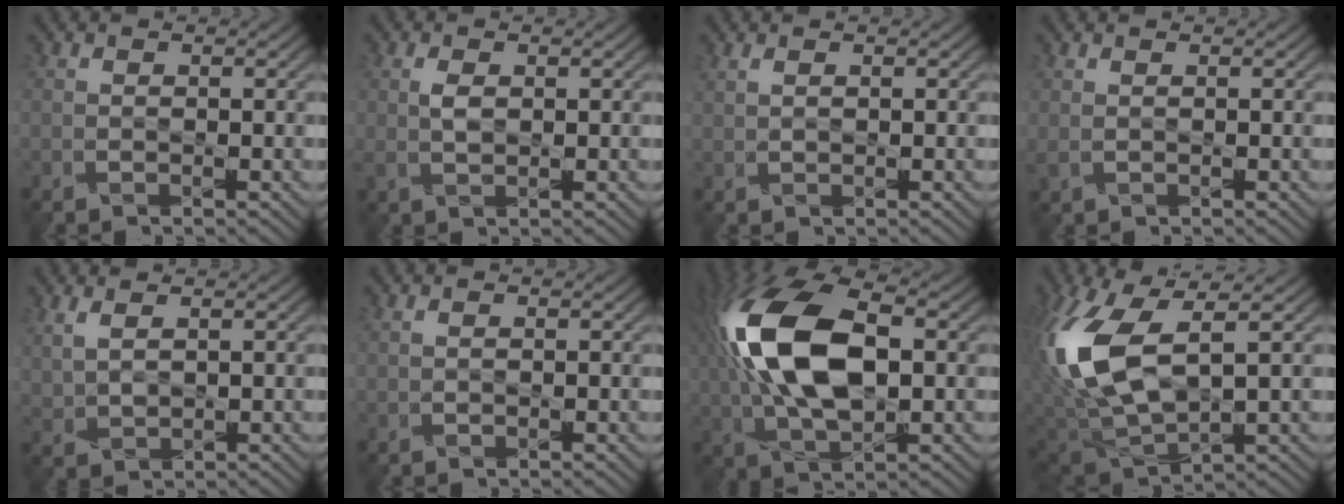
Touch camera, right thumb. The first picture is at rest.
{"total": 2.1, "force": [0.5, 1.0, 1.8], "torque": [-0.044, 0.001, 0.011]}
{"total": 1.0, "force": [0.7, 0.2, 0.7], "torque": [-0.024, 0.001, 0.019]}
{"total": 0.9, "force": [0.4, 0.4, 0.7], "torque": [-0.025, 0.000, 0.011]}
{"total": 3.1, "force": [1.9, 1.2, 2.1], "torque": [-0.061, 0.003, 0.047]}
{"total": 0.0}
{"total": 16.3, "force": [1.9, 8.6, 13.7], "torque": [-0.308, 0.023, 0.027]}
{"total": 15.1, "force": [2.6, 7.1, 13.0], "torque": [-0.325, -0.001, 0.056]}